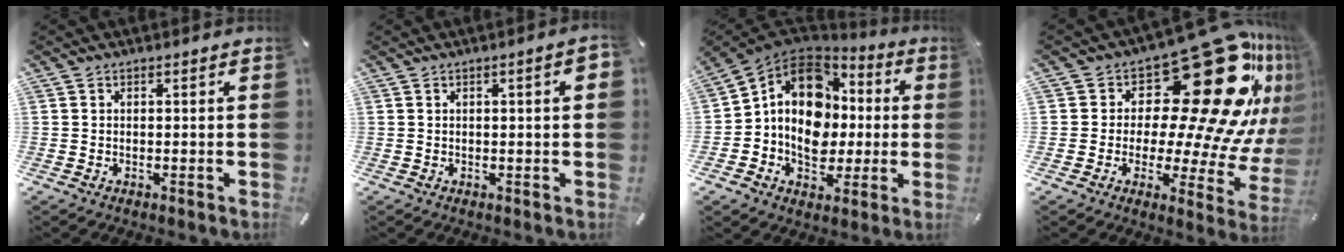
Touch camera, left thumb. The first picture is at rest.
{"total": 3.1, "force": [0.4, 0.6, 3.0], "torque": [-0.045, 0.002, 0.004]}
{"total": 15.8, "force": [0.6, 13.1, 8.7], "torque": [-0.147, 0.007, 0.018]}
{"total": 31.6, "force": [12.0, 16.0, 24.5], "torque": [-0.328, -0.118, 0.223]}